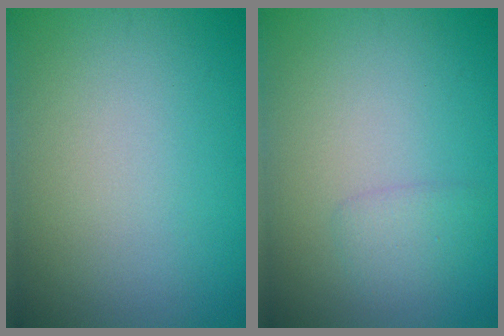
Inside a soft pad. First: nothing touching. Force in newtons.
{"total": 1.4, "press": 1.4, "slide": 0.1}